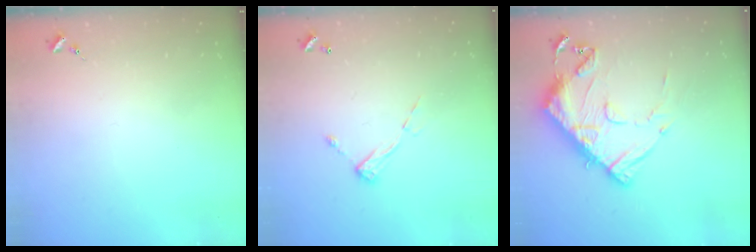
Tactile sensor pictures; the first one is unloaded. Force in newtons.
{"total": 6.5, "press": 6.4, "slide": 0.6}
{"total": 14.8, "press": 14.7, "slide": 1.5}